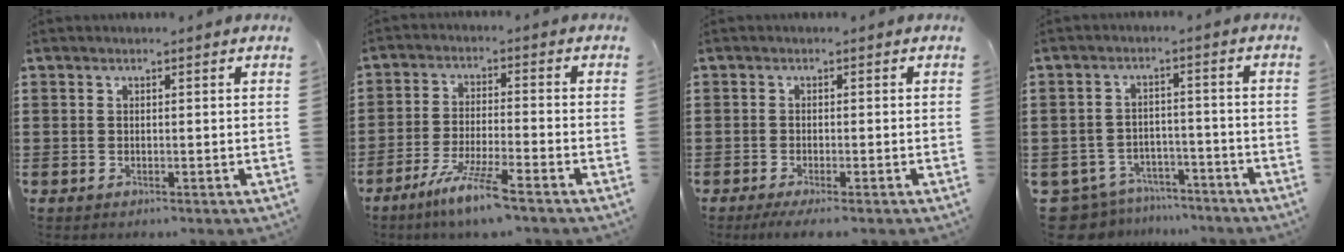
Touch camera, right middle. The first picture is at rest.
{"total": 7.1, "force": [-5.5, 0.0, 4.6], "torque": [-0.097, -0.015, -0.102]}
{"total": 1.3, "force": [-0.9, -0.1, 0.9], "torque": [-0.014, -0.002, -0.017]}
{"total": 5.9, "force": [-5.7, 1.5, 0.7], "torque": [-0.040, 0.006, -0.122]}